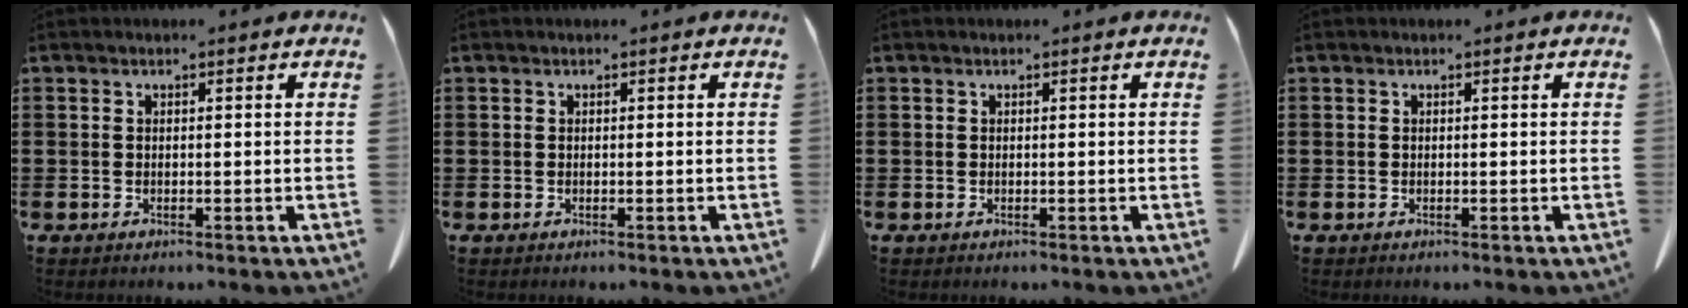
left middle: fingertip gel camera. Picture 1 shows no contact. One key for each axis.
{"total": 0.0}
{"total": 0.0}
{"total": 0.0}